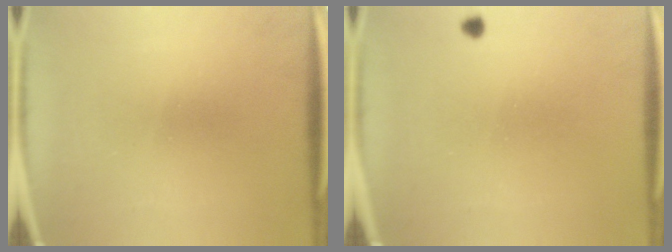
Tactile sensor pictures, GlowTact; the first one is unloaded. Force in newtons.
{"total": 0.7}